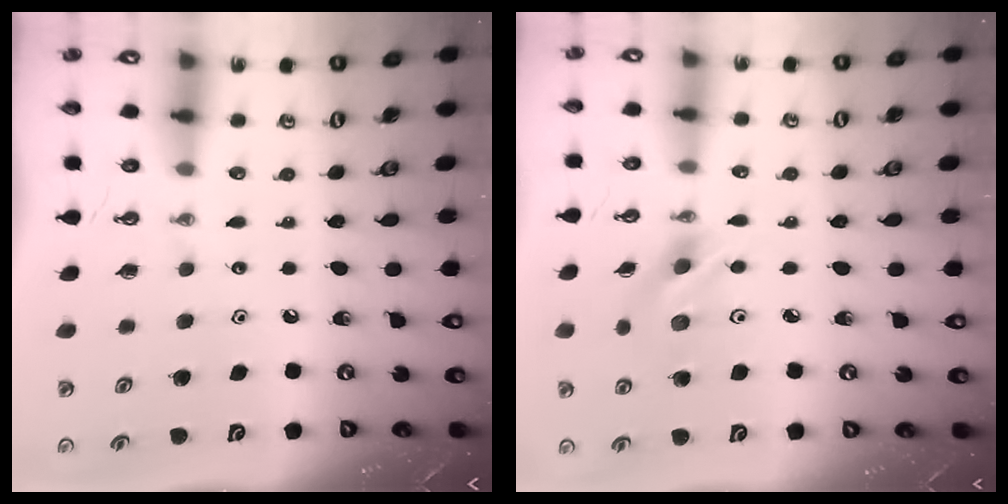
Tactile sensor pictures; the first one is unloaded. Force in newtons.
{"total": 6.4, "press": 6.4, "slide": 0.2}